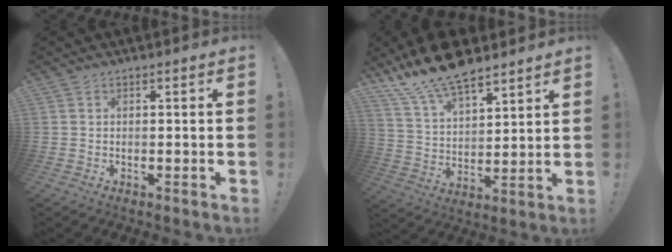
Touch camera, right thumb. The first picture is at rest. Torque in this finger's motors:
{"motor_torque": [0.24, 0.44, 0.40, 0.31, 0.18]}